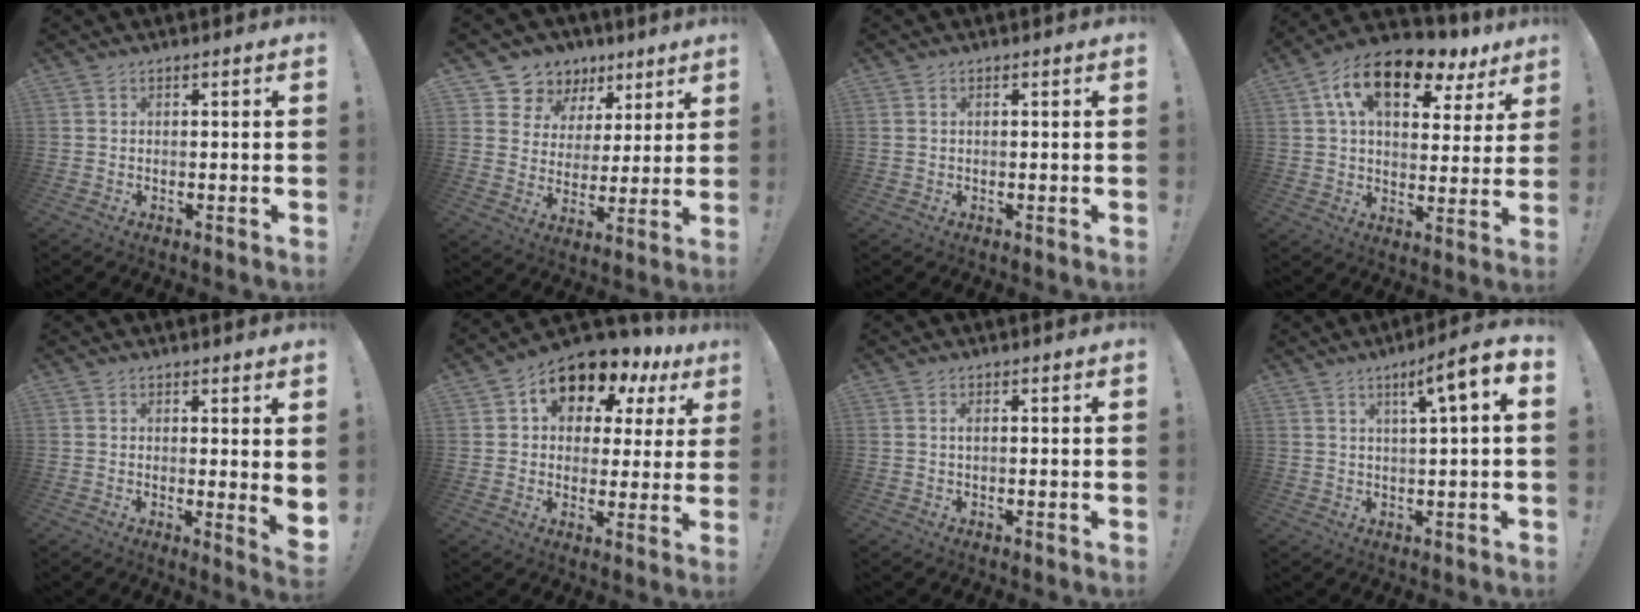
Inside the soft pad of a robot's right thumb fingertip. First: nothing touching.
{"total": 9.2, "force": [5.3, 7.3, 1.8], "torque": [-0.034, -0.041, 0.107]}
{"total": 0.6, "force": [0.3, 0.3, 0.4], "torque": [-0.013, 0.003, 0.007]}
{"total": 16.4, "force": [8.5, 8.3, 11.3], "torque": [-0.187, -0.039, 0.145]}
{"total": 3.8, "force": [1.2, 0.4, 3.5], "torque": [-0.026, -0.027, 0.022]}
{"total": 10.3, "force": [6.1, 6.7, 5.0], "torque": [-0.076, -0.049, 0.109]}
{"total": 0.8, "force": [0.0, 0.1, 0.8], "torque": [-0.017, 0.002, 0.000]}
{"total": 7.6, "force": [2.8, 0.3, 7.0], "torque": [-0.095, -0.016, 0.035]}